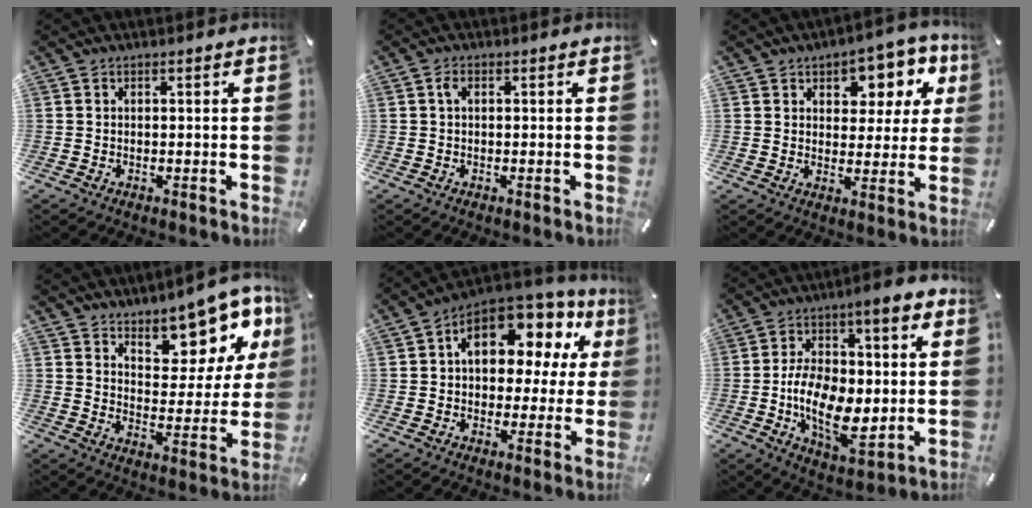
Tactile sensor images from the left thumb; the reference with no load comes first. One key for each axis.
{"total": 1.5, "fx": 0.2, "fy": 0.8, "fz": 1.3, "tx": -0.028, "ty": 0.006, "tz": 0.002}
{"total": 9.5, "fx": 5.0, "fy": 6.2, "fz": 5.2, "tx": -0.062, "ty": -0.033, "tz": 0.082}
{"total": 12.2, "fx": 10.0, "fy": 5.4, "fz": 4.5, "tx": -0.046, "ty": -0.093, "tz": 0.172}
{"total": 13.3, "fx": 5.4, "fy": 8.5, "fz": 8.8, "tx": -0.134, "ty": -0.037, "tz": 0.095}
{"total": 17.0, "fx": -0.2, "fy": 9.1, "fz": 14.3, "tx": -0.262, "ty": -0.013, "tz": -0.008}